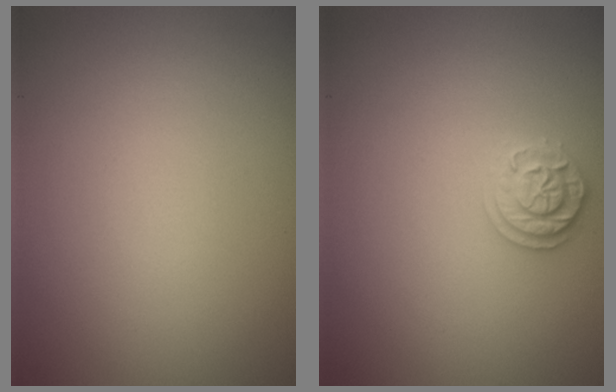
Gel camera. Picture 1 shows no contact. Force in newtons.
{"total": 1.9, "press": 1.9, "slide": 0.2}